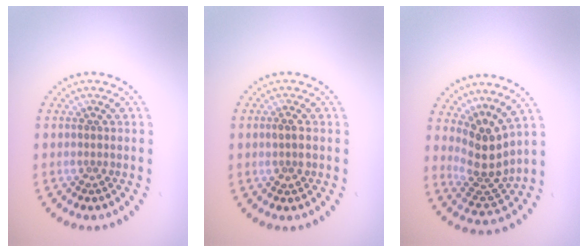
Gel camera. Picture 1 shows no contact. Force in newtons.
{"total": 1.4, "press": 1.4, "slide": 0.3}
{"total": 3.9, "press": 2.9, "slide": 2.6}